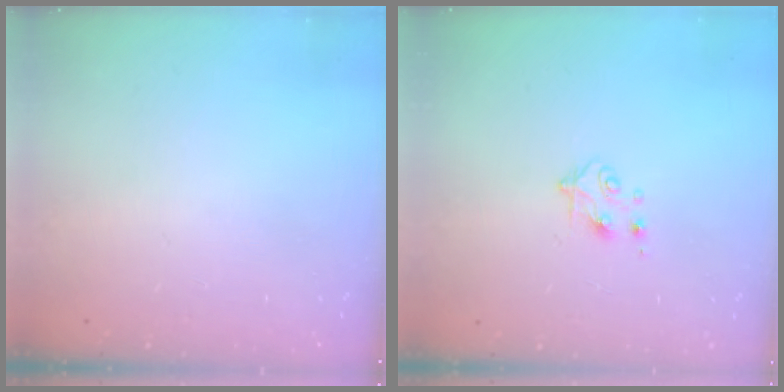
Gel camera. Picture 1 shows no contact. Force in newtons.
{"total": 4.9, "press": 4.8, "slide": 0.7}